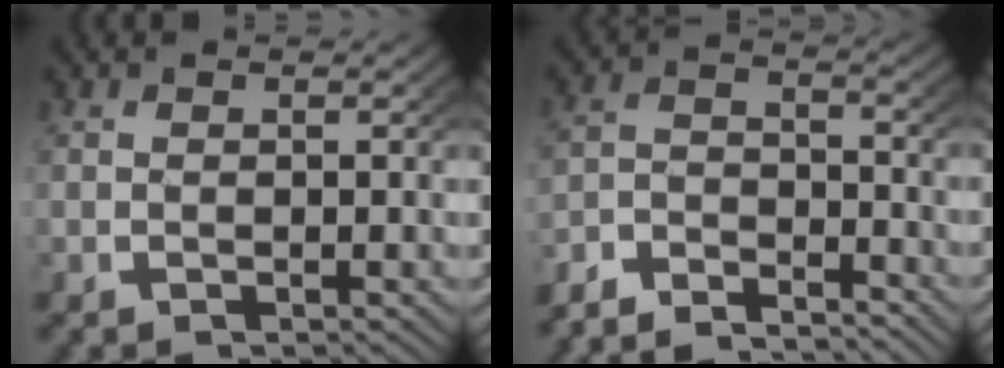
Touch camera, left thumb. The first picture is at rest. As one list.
[{"total": 5.3, "force": [-4.7, 1.8, 1.5], "torque": [-0.019, -0.014, -0.088]}]